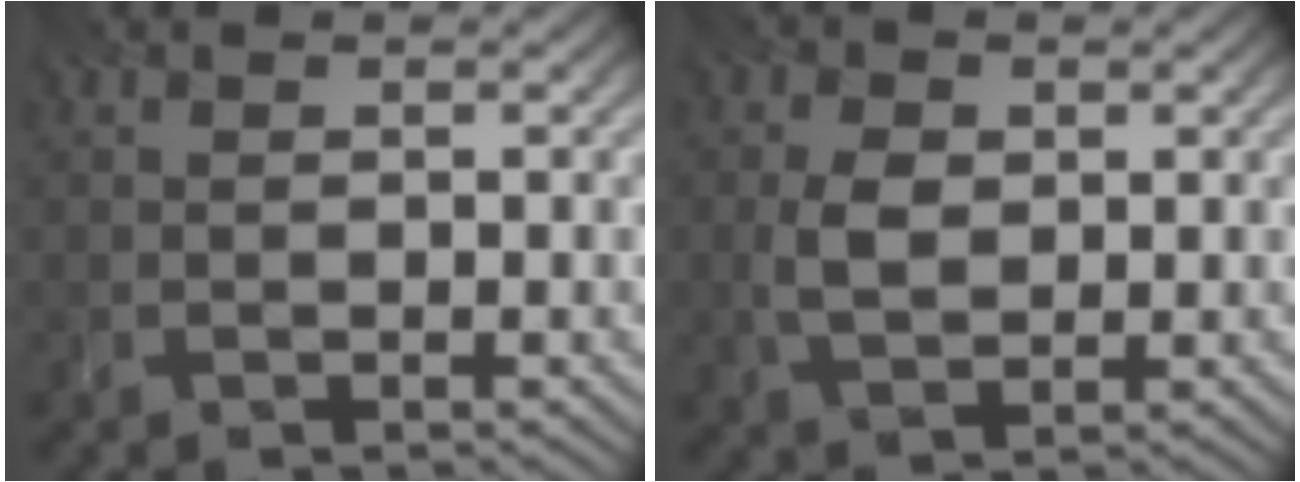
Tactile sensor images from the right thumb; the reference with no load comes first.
{"total": 3.5, "force": [0.3, 2.4, 2.6], "torque": [-0.064, 0.001, 0.005]}